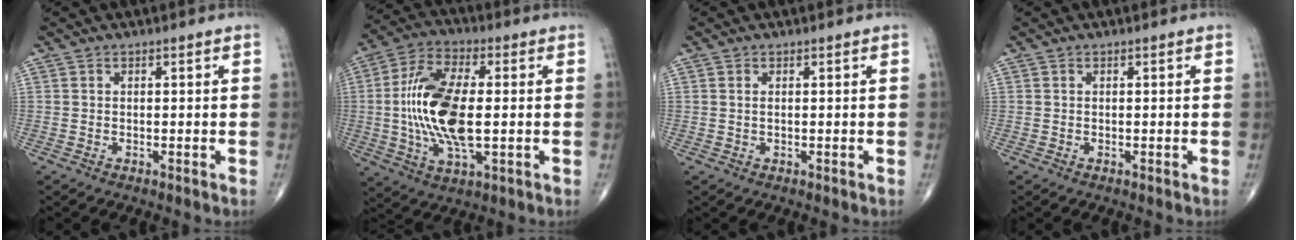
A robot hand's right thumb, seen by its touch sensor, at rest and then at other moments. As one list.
[{"total": 16.8, "force": [-0.3, 7.2, 15.1], "torque": [-0.310, 0.006, -0.006]}, {"total": 0.7, "force": [0.2, 0.3, 0.6], "torque": [-0.017, 0.003, 0.006]}, {"total": 0.0}]